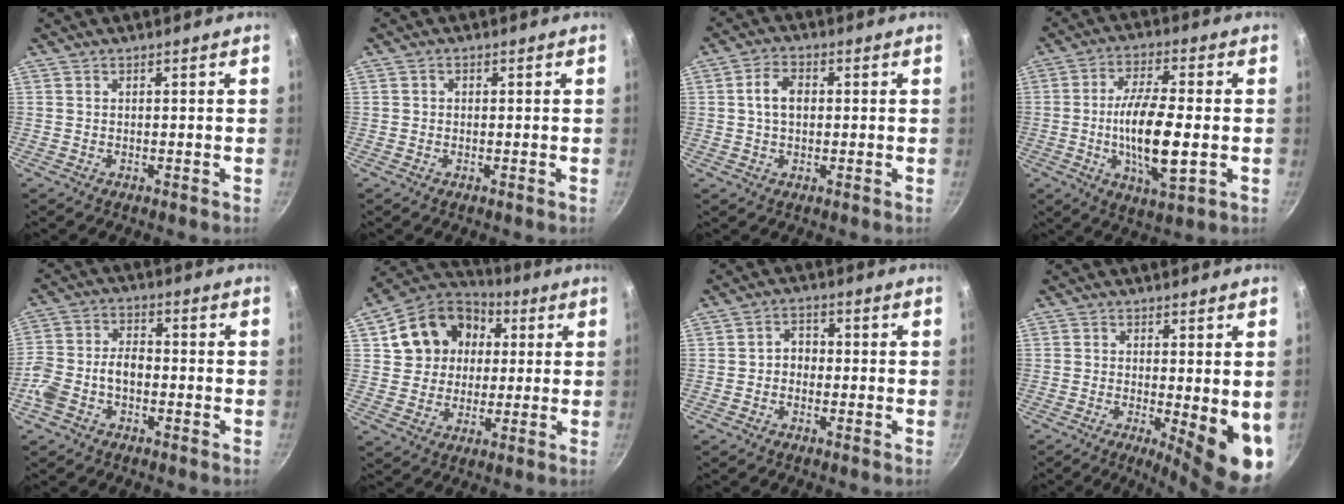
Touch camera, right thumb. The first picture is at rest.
{"total": 0.9, "force": [0.0, 0.8, 0.4], "torque": [-0.005, 0.005, -0.001]}
{"total": 5.4, "force": [0.5, 3.6, 3.9], "torque": [-0.059, 0.013, 0.004]}
{"total": 13.8, "force": [-1.7, 4.4, 13.0], "torque": [-0.242, 0.005, -0.034]}
{"total": 8.3, "force": [-2.9, 5.2, 5.7], "torque": [-0.106, 0.041, -0.065]}
{"total": 15.3, "force": [3.8, 13.0, 7.2], "torque": [-0.104, 0.026, 0.057]}
{"total": 3.4, "force": [-0.6, 2.8, 1.8], "torque": [-0.008, 0.014, -0.017]}
{"total": 11.1, "force": [-2.1, 2.8, 10.5], "torque": [-0.122, -0.016, -0.020]}